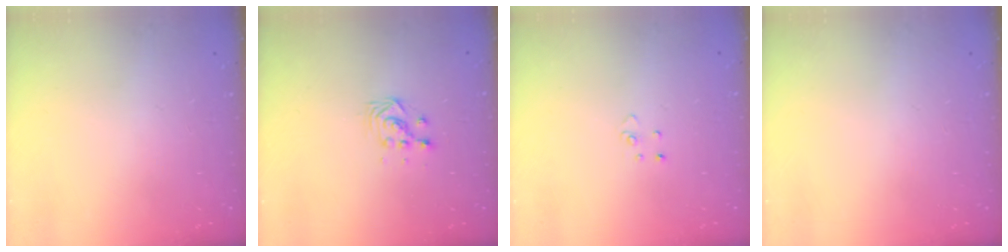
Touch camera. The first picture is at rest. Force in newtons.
{"total": 3.5, "press": 3.5, "slide": 0.2}
{"total": 2.9, "press": 2.9, "slide": 0.2}
{"total": 0.0}